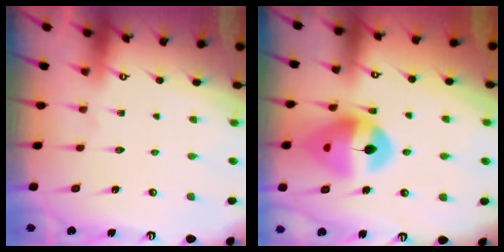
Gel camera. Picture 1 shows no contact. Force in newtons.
{"total": 14.5, "press": 14.4, "slide": 2.0}